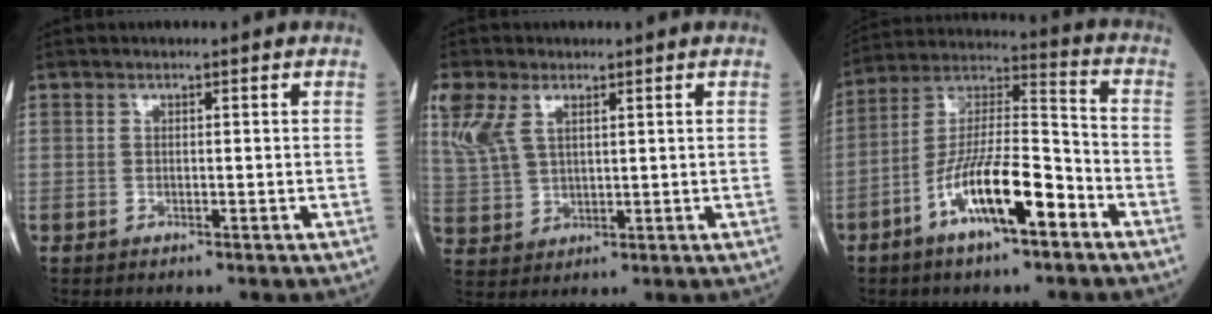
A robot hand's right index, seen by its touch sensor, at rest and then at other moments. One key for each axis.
{"total": 9.4, "fx": 4.6, "fy": 5.2, "fz": 6.3, "tx": -0.173, "ty": 0.019, "tz": 0.103}
{"total": 13.8, "fx": -6.7, "fy": 2.9, "fz": 11.7, "tx": -0.222, "ty": 0.007, "tz": -0.118}